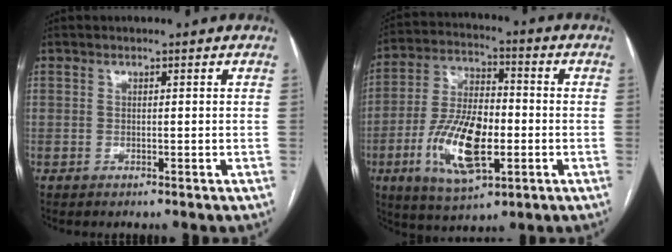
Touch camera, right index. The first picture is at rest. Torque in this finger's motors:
{"motor_torque": [1.11, -0.83, 0.47, 0.21]}